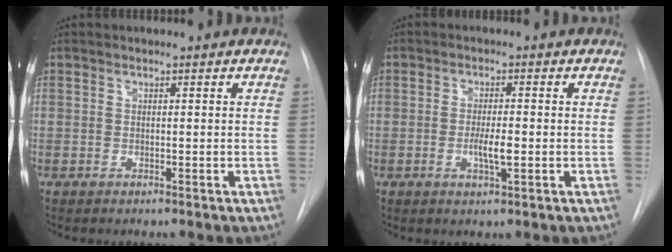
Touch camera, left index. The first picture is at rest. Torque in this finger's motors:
{"motor_torque": [0.61, 0.19, 0.11, 0.05]}